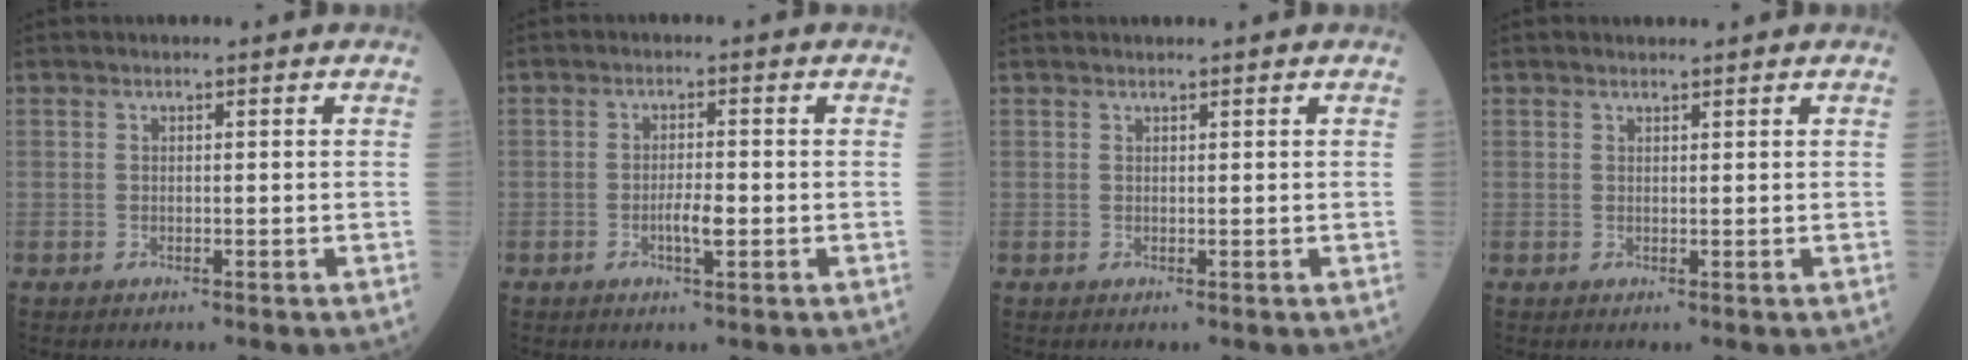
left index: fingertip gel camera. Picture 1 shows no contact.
{"total": 2.8, "force": [-0.8, 0.5, 2.6], "torque": [-0.050, 0.000, -0.013]}
{"total": 1.0, "force": [0.9, 0.0, 0.2], "torque": [-0.006, 0.007, 0.019]}
{"total": 1.1, "force": [1.1, 0.1, 0.2], "torque": [-0.010, 0.005, 0.021]}